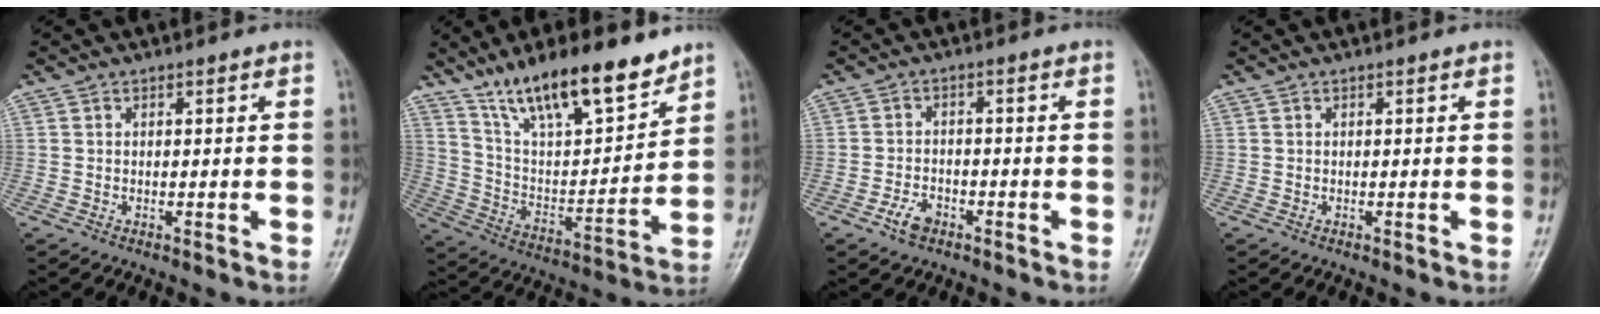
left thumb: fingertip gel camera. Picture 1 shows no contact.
{"total": 18.9, "force": [13.7, 5.7, 11.7], "torque": [-0.160, -0.068, 0.247]}
{"total": 3.8, "force": [-2.3, 2.2, 2.0], "torque": [-0.033, 0.014, -0.041]}
{"total": 0.0}